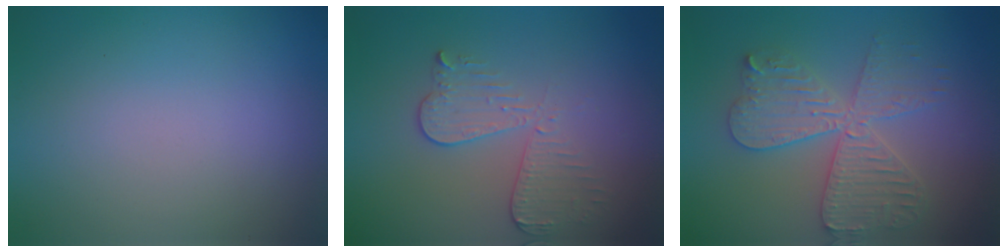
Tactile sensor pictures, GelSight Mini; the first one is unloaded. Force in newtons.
{"total": 3.4, "press": 3.0, "slide": 1.5}
{"total": 5.5, "press": 5.5, "slide": 0.8}